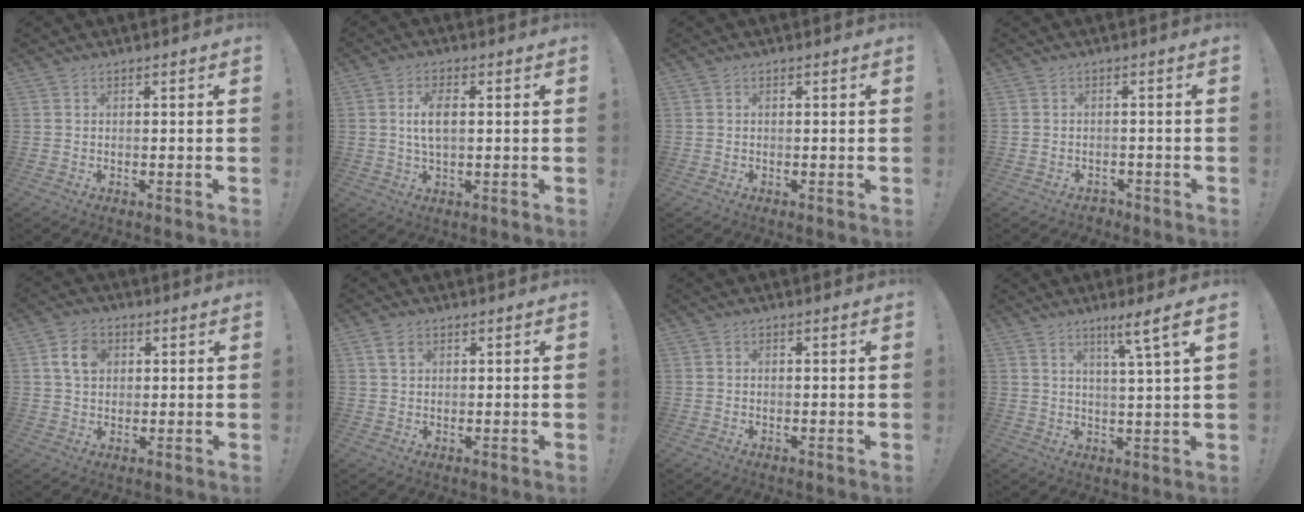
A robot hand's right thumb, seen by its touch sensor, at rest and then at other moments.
{"total": 5.8, "force": [0.7, 2.5, 5.2], "torque": [-0.093, 0.000, 0.010]}
{"total": 0.0}
{"total": 1.4, "force": [-1.0, 0.8, 0.5], "torque": [-0.007, -0.001, -0.019]}
{"total": 7.3, "force": [2.2, 5.4, 4.4], "torque": [-0.070, 0.009, 0.043]}
{"total": 3.2, "force": [1.7, 1.8, 2.0], "torque": [-0.030, -0.002, 0.030]}
{"total": 0.0}
{"total": 7.0, "force": [3.8, -1.1, 5.7], "torque": [-0.076, -0.024, 0.051]}